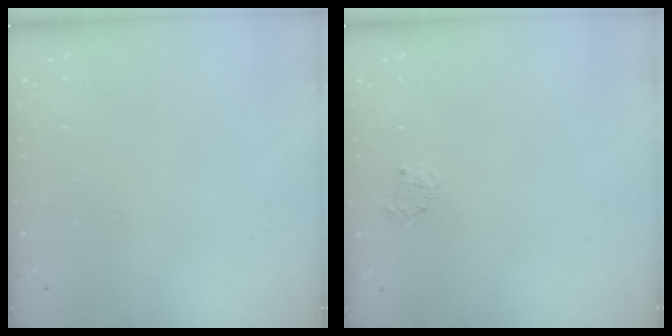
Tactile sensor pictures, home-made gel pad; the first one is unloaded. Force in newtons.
{"total": 2.9, "press": 2.8, "slide": 0.4}